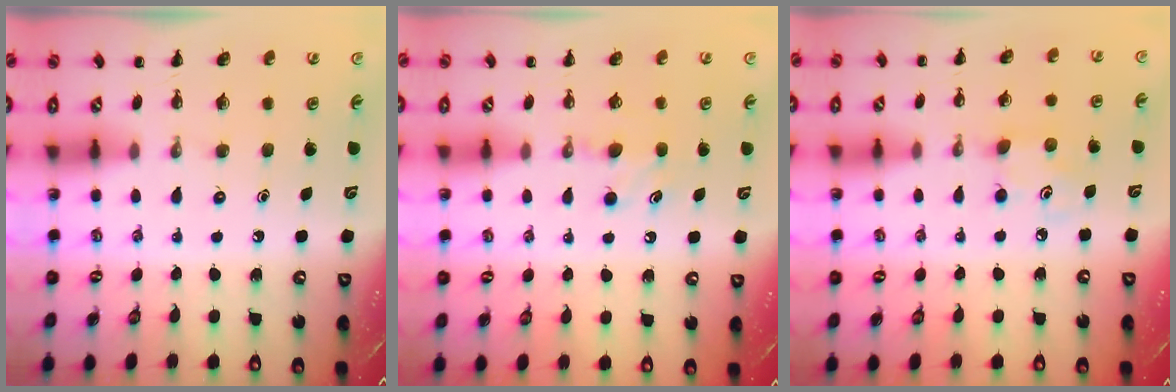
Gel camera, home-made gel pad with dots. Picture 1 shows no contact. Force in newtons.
{"total": 6.2, "press": 6.0, "slide": 1.7}
{"total": 3.1, "press": 3.0, "slide": 0.7}